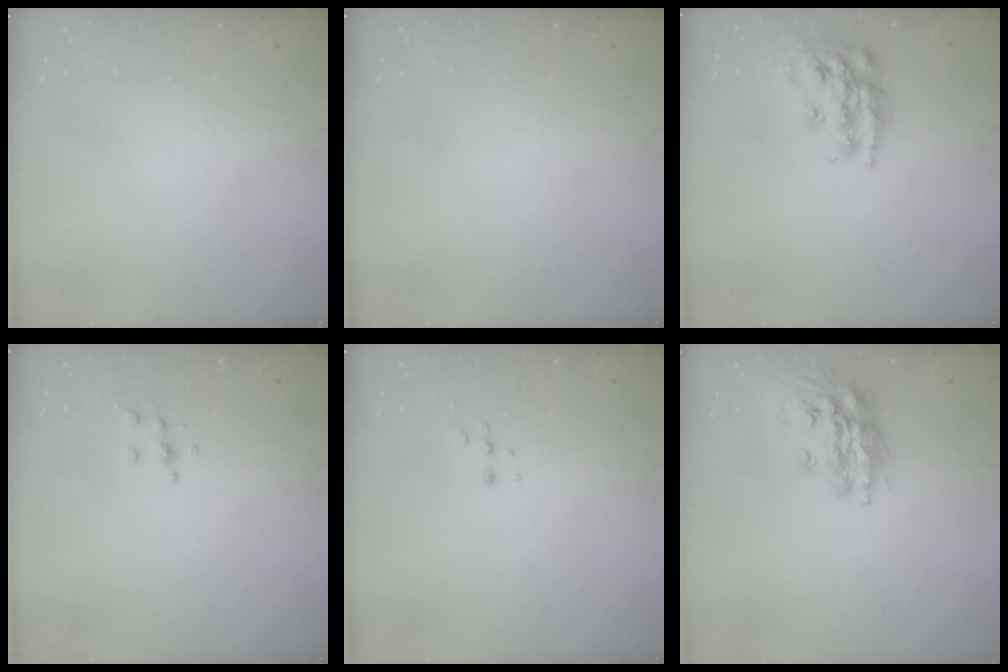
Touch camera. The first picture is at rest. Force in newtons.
{"total": 0.0}
{"total": 17.9, "press": 17.8, "slide": 1.1}
{"total": 4.2, "press": 4.2, "slide": 0.4}
{"total": 3.4, "press": 3.3, "slide": 0.6}
{"total": 15.3, "press": 15.2, "slide": 1.9}